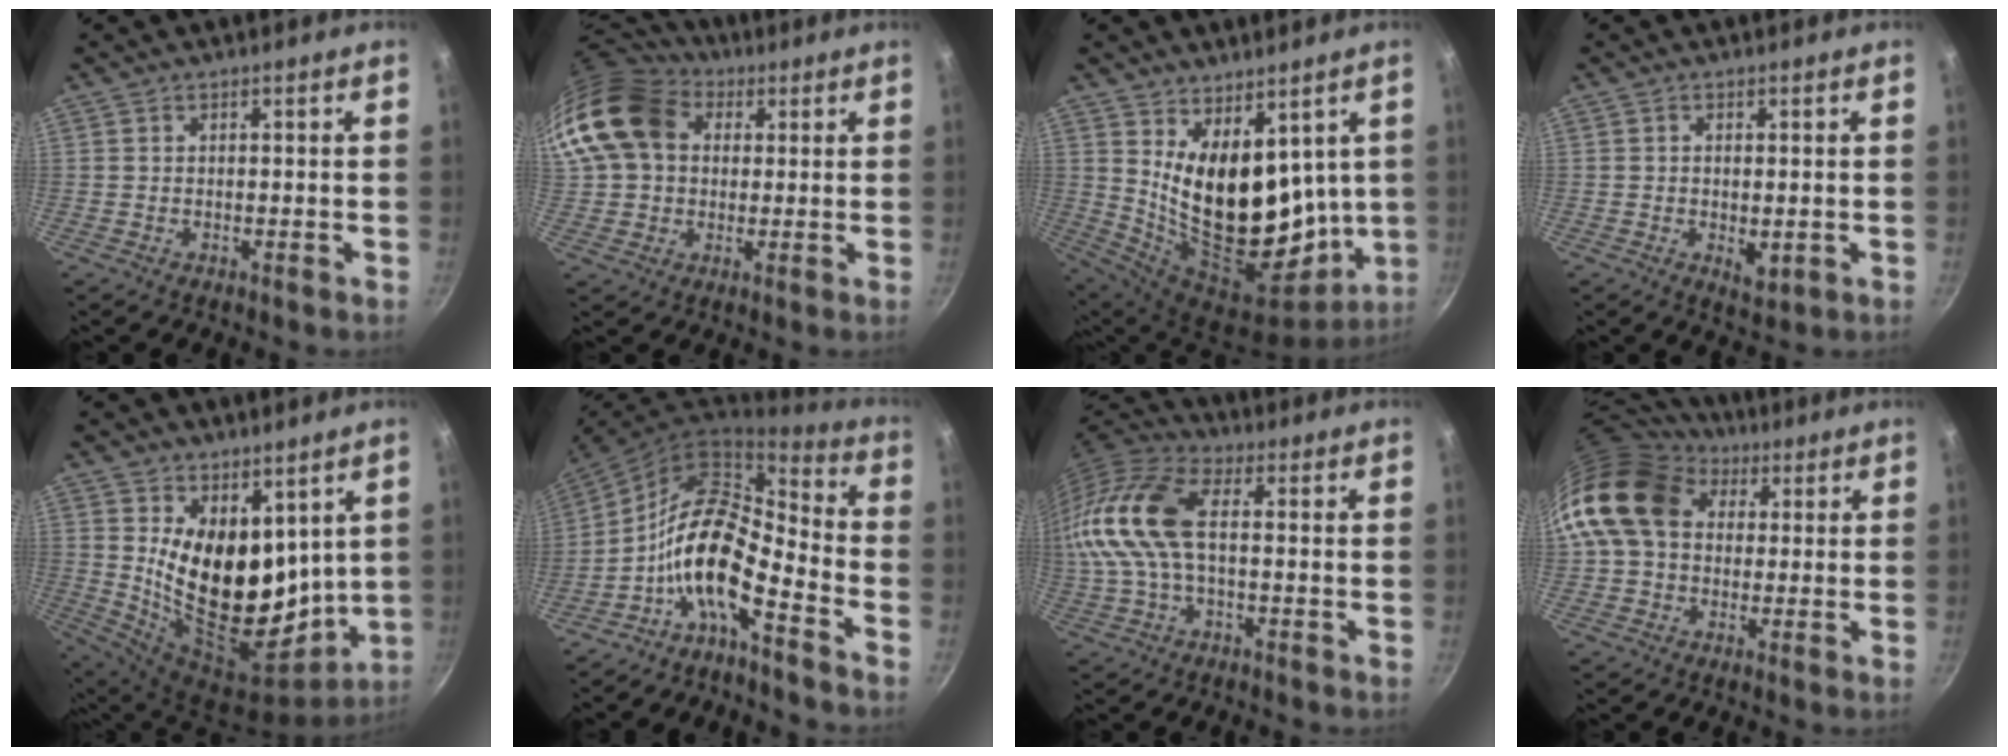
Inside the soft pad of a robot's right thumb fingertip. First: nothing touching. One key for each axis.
{"total": 17.8, "fx": 4.3, "fy": 13.8, "fz": 10.4, "tx": -0.202, "ty": 0.031, "tz": 0.067}
{"total": 20.0, "fx": 5.6, "fy": 11.5, "fz": 15.4, "tx": -0.213, "ty": -0.081, "tz": 0.122}
{"total": 3.2, "fx": -0.6, "fy": 1.7, "fz": 2.7, "tx": -0.045, "ty": -0.008, "tz": -0.007}
{"total": 19.1, "fx": 5.8, "fy": 11.8, "fz": 13.8, "tx": -0.193, "ty": -0.079, "tz": 0.122}
{"total": 13.9, "fx": -6.6, "fy": 5.7, "fz": 10.8, "tx": -0.193, "ty": 0.086, "tz": -0.144}
{"total": 14.5, "fx": 0.8, "fy": 7.3, "fz": 12.5, "tx": -0.263, "ty": 0.026, "tz": -0.003}
{"total": 14.9, "fx": 3.8, "fy": 11.5, "fz": 8.6, "tx": -0.134, "ty": 0.022, "tz": 0.051}